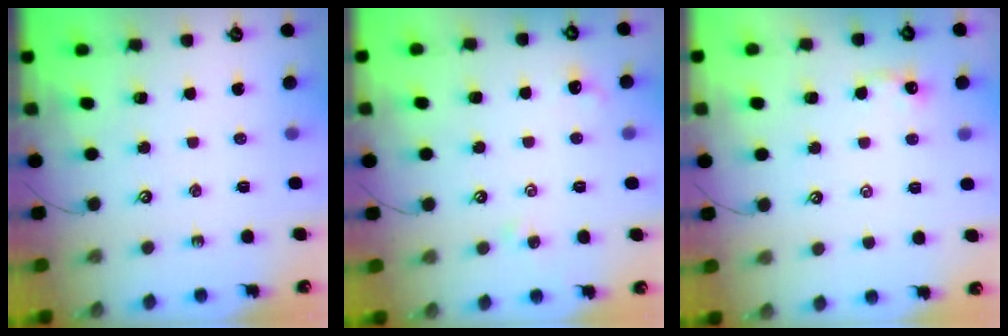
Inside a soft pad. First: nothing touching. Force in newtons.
{"total": 1.6, "press": 1.5, "slide": 0.6}
{"total": 2.3, "press": 2.2, "slide": 0.3}